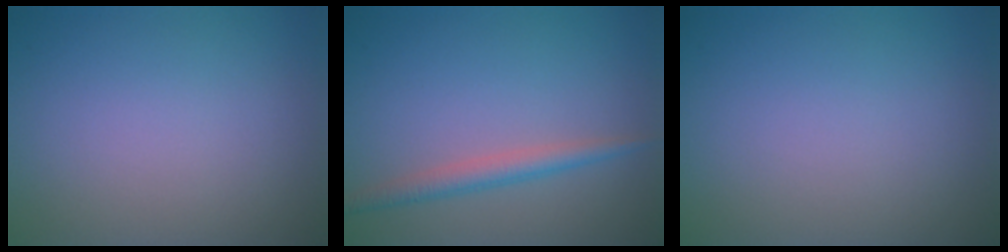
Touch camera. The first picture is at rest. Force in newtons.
{"total": 2.2, "press": 2.2, "slide": 0.0}
{"total": 0.0}